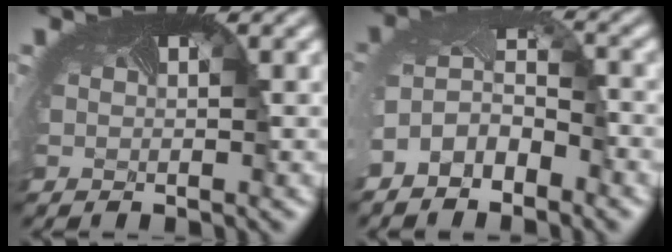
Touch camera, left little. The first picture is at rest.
{"total": 4.1, "force": [-2.4, 2.3, 2.4], "torque": [-0.070, -0.005, -0.050]}